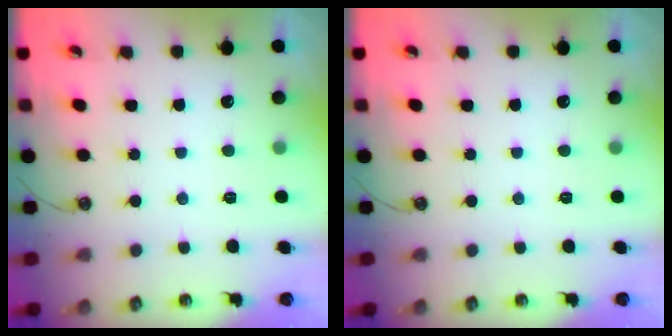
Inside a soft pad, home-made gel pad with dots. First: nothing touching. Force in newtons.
{"total": 0.0}